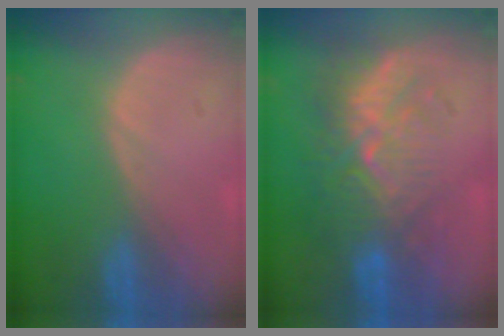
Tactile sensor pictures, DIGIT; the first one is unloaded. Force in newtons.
{"total": 9.3, "press": 8.6, "slide": 3.5}